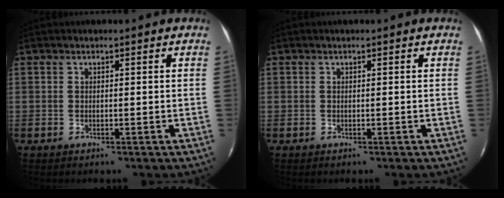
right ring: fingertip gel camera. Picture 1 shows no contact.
{"total": 0.0}